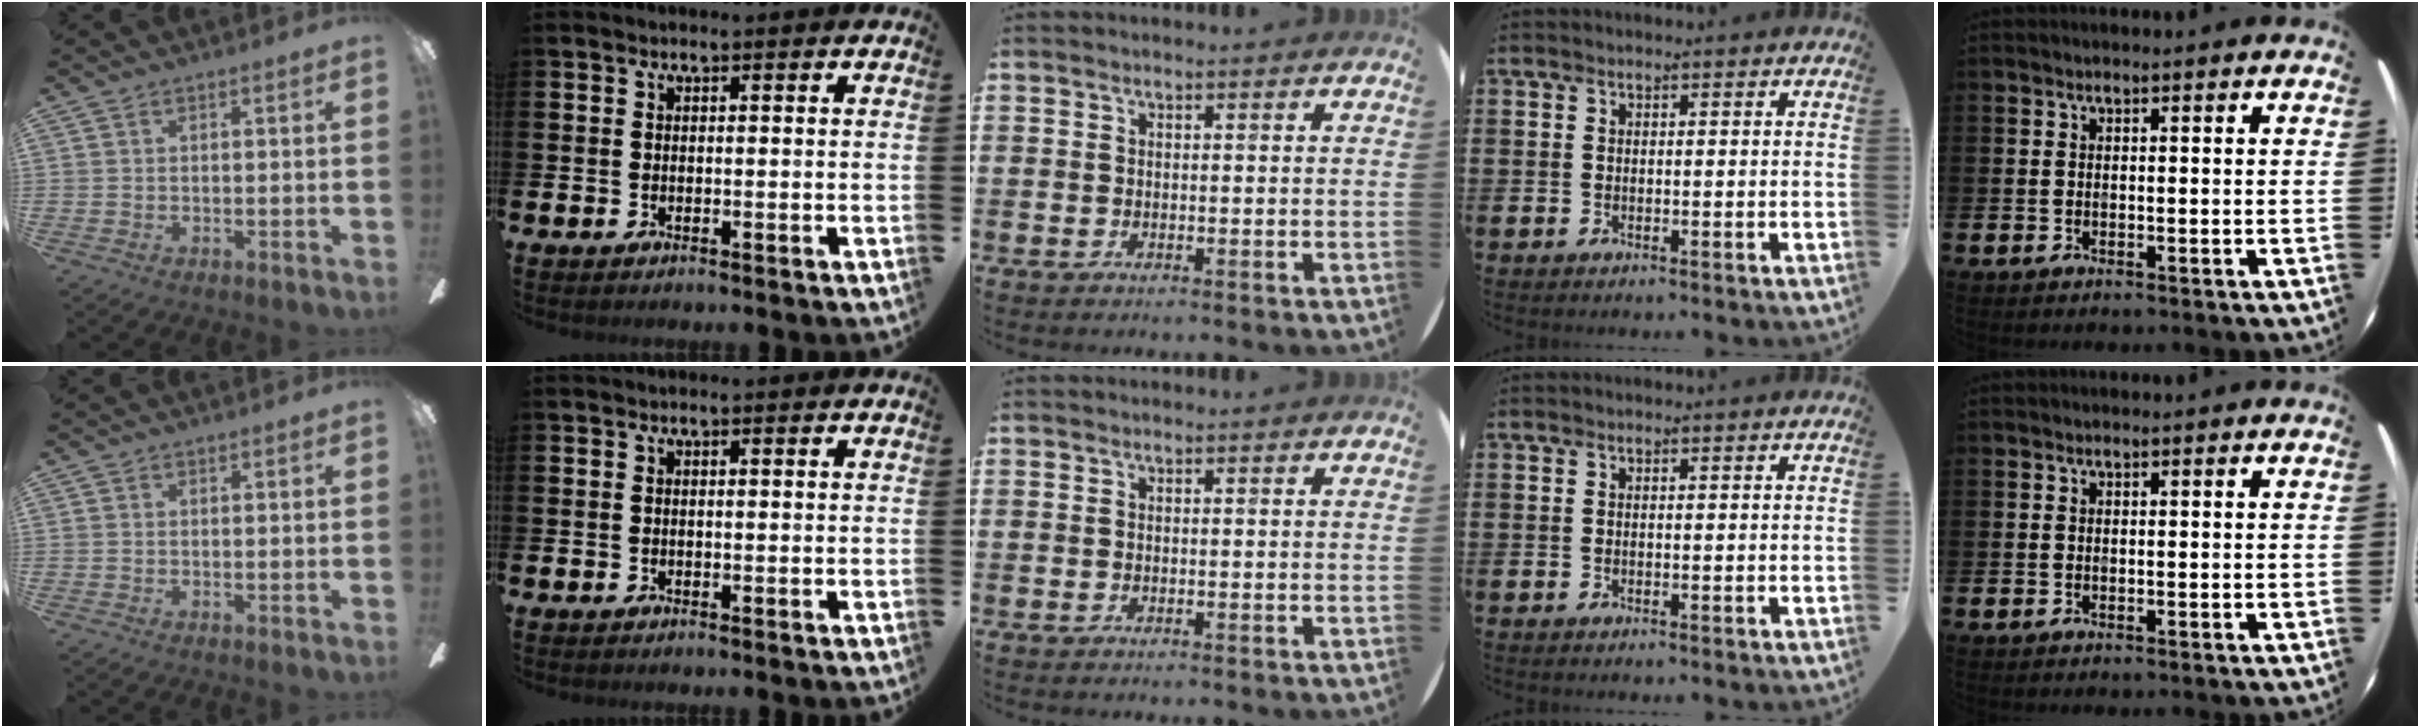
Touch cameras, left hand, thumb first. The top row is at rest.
{}